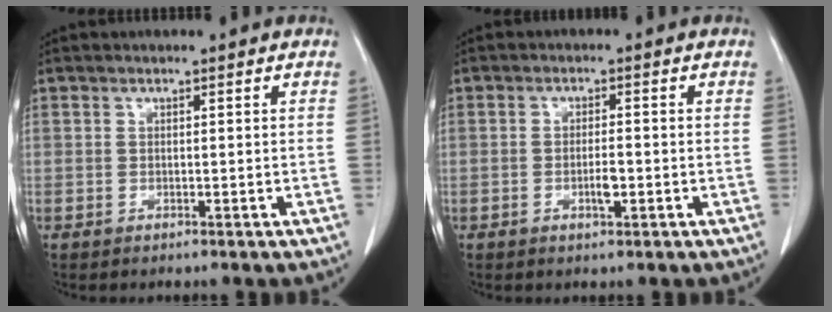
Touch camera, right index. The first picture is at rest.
{"total": 2.6, "force": [-0.9, 0.6, 2.3], "torque": [-0.046, 0.001, -0.012]}